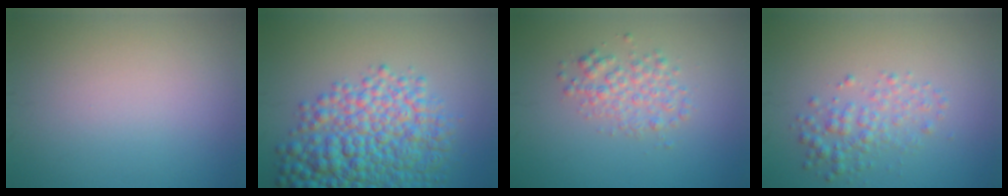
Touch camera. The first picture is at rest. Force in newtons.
{"total": 9.3, "press": 9.3, "slide": 0.3}
{"total": 2.6, "press": 2.6, "slide": 0.0}
{"total": 2.6, "press": 2.6, "slide": 0.0}